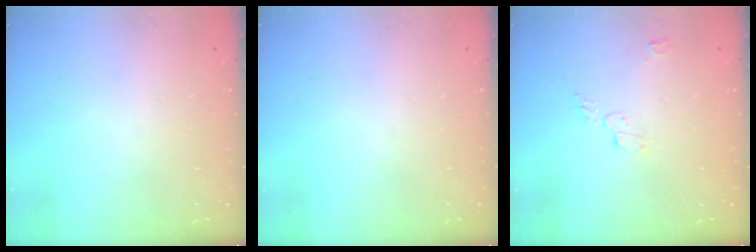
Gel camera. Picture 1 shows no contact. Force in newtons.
{"total": 0.0}
{"total": 4.9, "press": 4.8, "slide": 0.5}